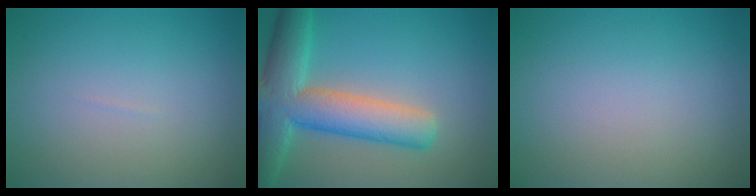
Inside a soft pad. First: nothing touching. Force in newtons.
{"total": 8.6, "press": 8.6, "slide": 0.6}
{"total": 0.0}